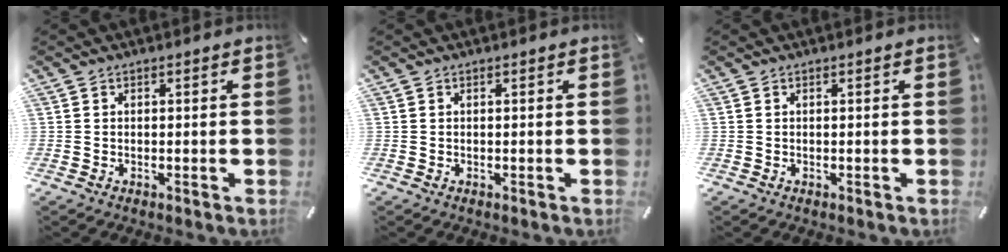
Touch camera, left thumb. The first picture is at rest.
{"total": 0.0}
{"total": 0.0}